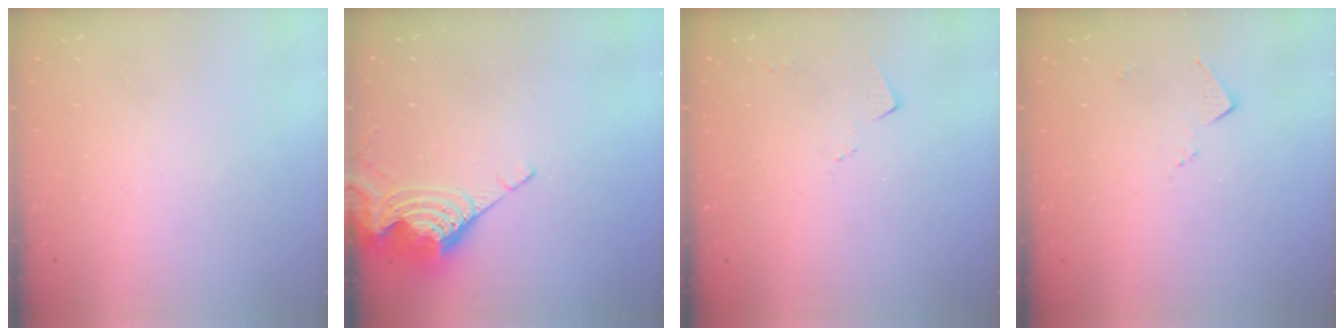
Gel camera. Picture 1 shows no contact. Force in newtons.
{"total": 8.0, "press": 8.0, "slide": 0.8}
{"total": 3.8, "press": 3.7, "slide": 0.4}
{"total": 6.1, "press": 6.0, "slide": 0.8}